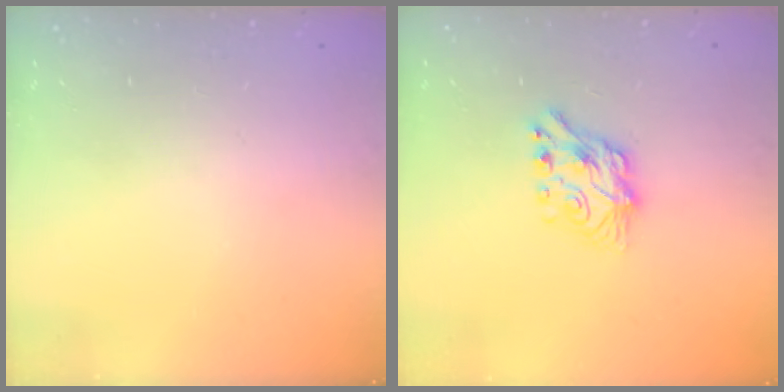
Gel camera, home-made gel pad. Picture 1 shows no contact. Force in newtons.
{"total": 8.2, "press": 8.2, "slide": 0.7}